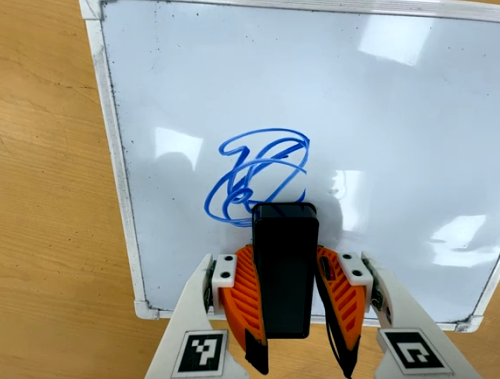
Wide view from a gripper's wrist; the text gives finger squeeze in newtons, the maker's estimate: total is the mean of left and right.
{"total": 10.3, "left": 9.5, "right": 11.1}